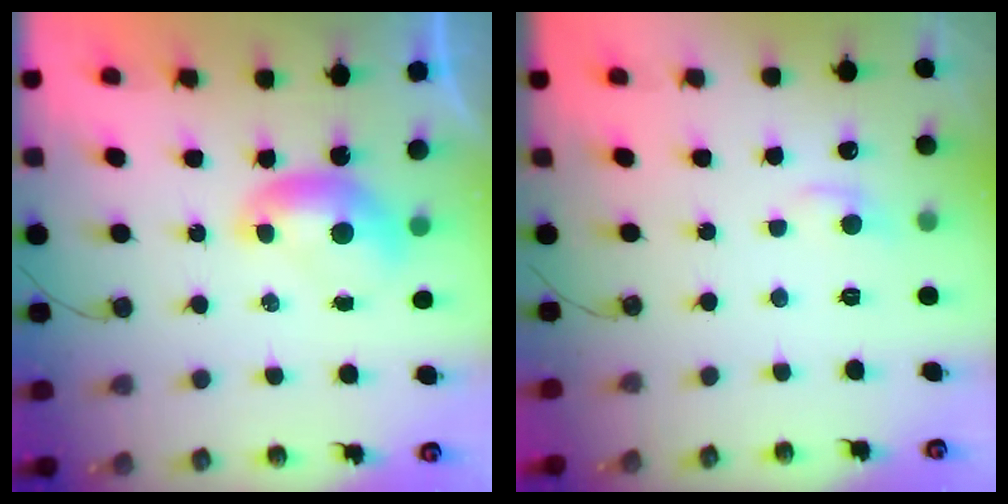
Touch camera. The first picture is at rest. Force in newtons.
{"total": 0.8, "press": 0.4, "slide": 0.6}